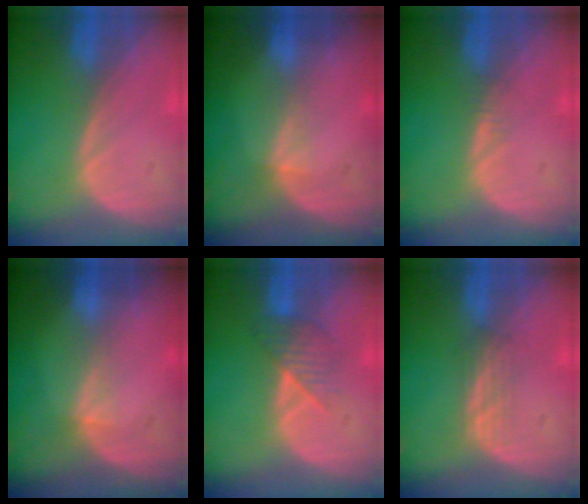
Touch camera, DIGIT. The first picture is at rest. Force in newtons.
{"total": 1.7, "press": 1.3, "slide": 1.1}
{"total": 0.8, "press": 0.8, "slide": 0.1}
{"total": 1.7, "press": 1.3, "slide": 1.1}
{"total": 3.6, "press": 3.4, "slide": 1.4}
{"total": 2.3, "press": 2.2, "slide": 0.3}